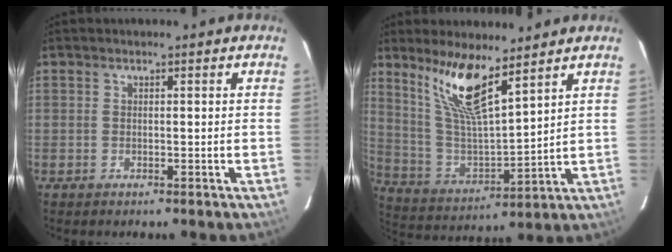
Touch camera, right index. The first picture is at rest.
{"total": 12.8, "force": [8.8, 2.2, 9.0], "torque": [-0.174, -0.004, 0.184]}